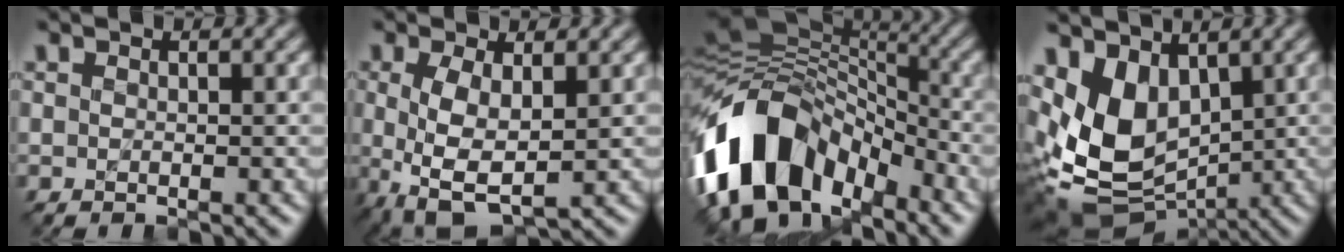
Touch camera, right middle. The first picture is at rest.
{"total": 4.7, "force": [-0.2, 2.1, 4.2], "torque": [-0.099, -0.007, 0.001]}
{"total": 12.9, "force": [-6.4, 8.4, 7.4], "torque": [-0.139, 0.021, -0.127]}
{"total": 7.3, "force": [0.9, 5.2, 5.0], "torque": [-0.110, -0.022, 0.021]}